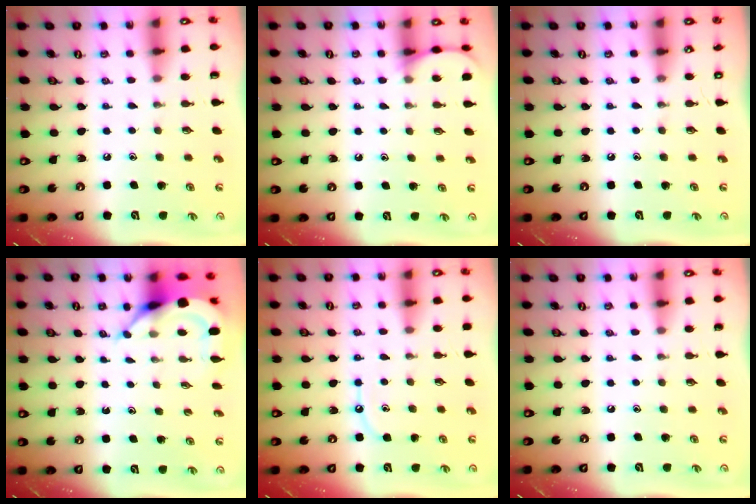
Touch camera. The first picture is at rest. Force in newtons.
{"total": 4.9, "press": 4.9, "slide": 0.5}
{"total": 0.0}
{"total": 5.4, "press": 5.4, "slide": 0.5}
{"total": 5.4, "press": 5.4, "slide": 0.6}
{"total": 0.0}